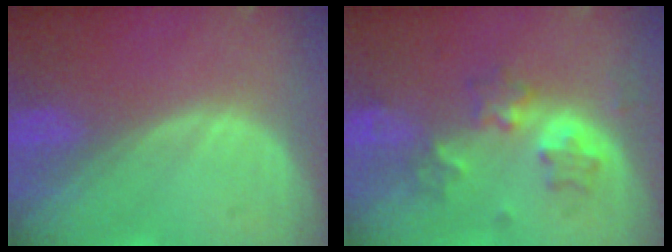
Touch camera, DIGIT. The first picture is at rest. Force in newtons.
{"total": 6.1, "press": 5.6, "slide": 2.5}